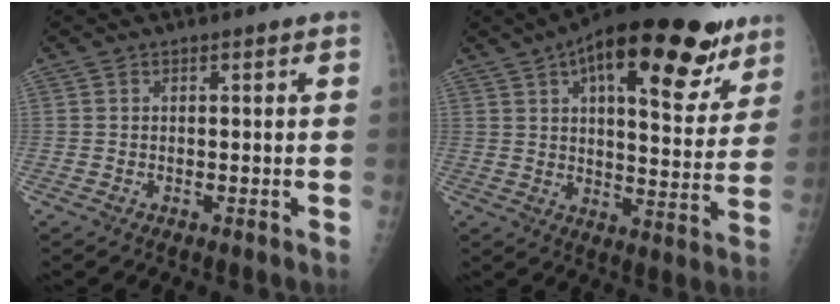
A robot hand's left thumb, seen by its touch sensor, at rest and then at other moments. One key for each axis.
{"total": 25.7, "fx": 14.9, "fy": 9.9, "fz": 18.4, "tx": -0.235, "ty": -0.029, "tz": 0.214}